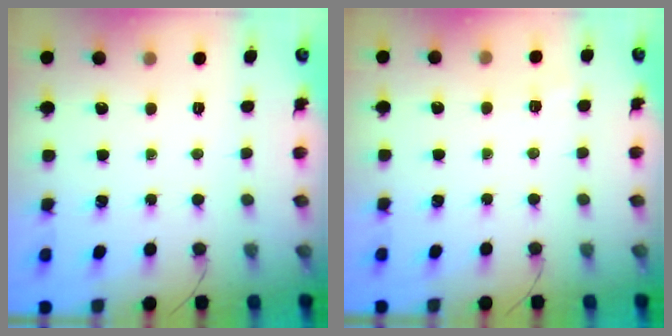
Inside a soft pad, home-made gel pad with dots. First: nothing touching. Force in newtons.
{"total": 3.5, "press": 3.0, "slide": 1.8}